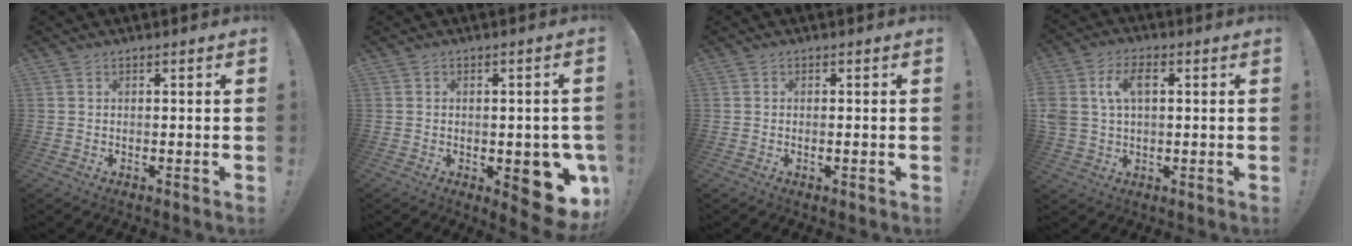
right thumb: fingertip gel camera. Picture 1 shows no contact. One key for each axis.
{"total": 11.1, "fx": -3.5, "fy": 5.2, "fz": 9.1, "tx": -0.090, "ty": 0.016, "tz": -0.044}
{"total": 0.7, "fx": -0.2, "fy": -0.2, "fz": 0.7, "tx": -0.009, "ty": -0.002, "tz": -0.005}
{"total": 8.6, "fx": 2.1, "fy": 5.7, "fz": 6.2, "tx": -0.133, "ty": 0.013, "tz": 0.040}